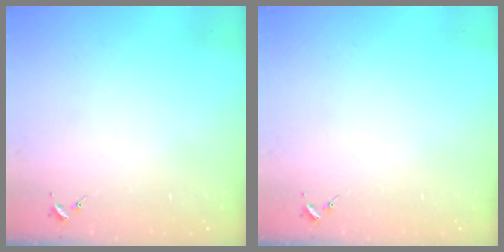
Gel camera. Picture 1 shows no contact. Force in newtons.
{"total": 0.0}